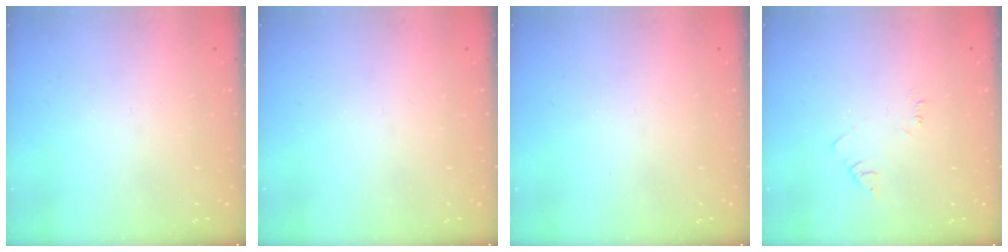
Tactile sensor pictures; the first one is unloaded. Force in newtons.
{"total": 0.0}
{"total": 0.0}
{"total": 2.9, "press": 2.9, "slide": 0.4}